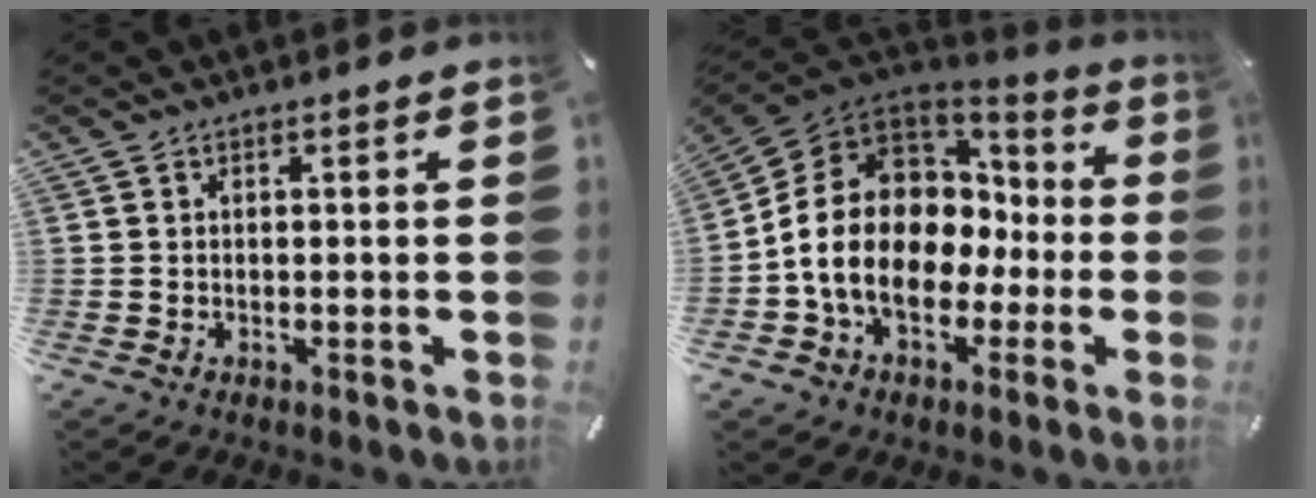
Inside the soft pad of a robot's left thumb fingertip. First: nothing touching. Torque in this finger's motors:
{"motor_torque": [1.14, 3.87, 2.20, -0.57, 0.96]}